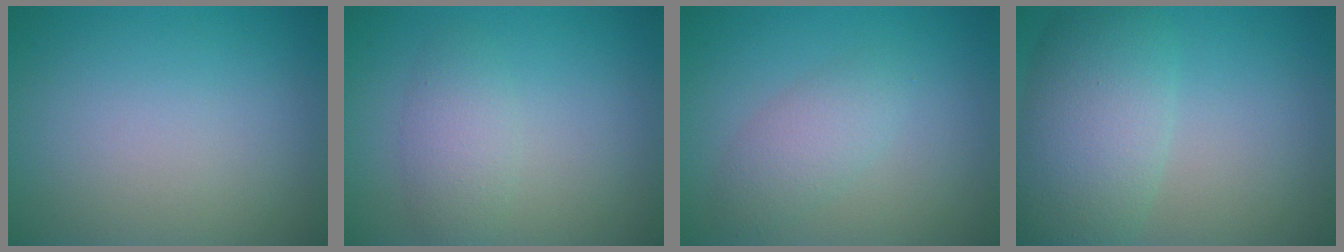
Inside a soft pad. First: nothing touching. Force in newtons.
{"total": 2.5, "press": 2.5, "slide": 0.1}
{"total": 2.5, "press": 2.5, "slide": 0.0}
{"total": 6.9, "press": 6.9, "slide": 0.3}